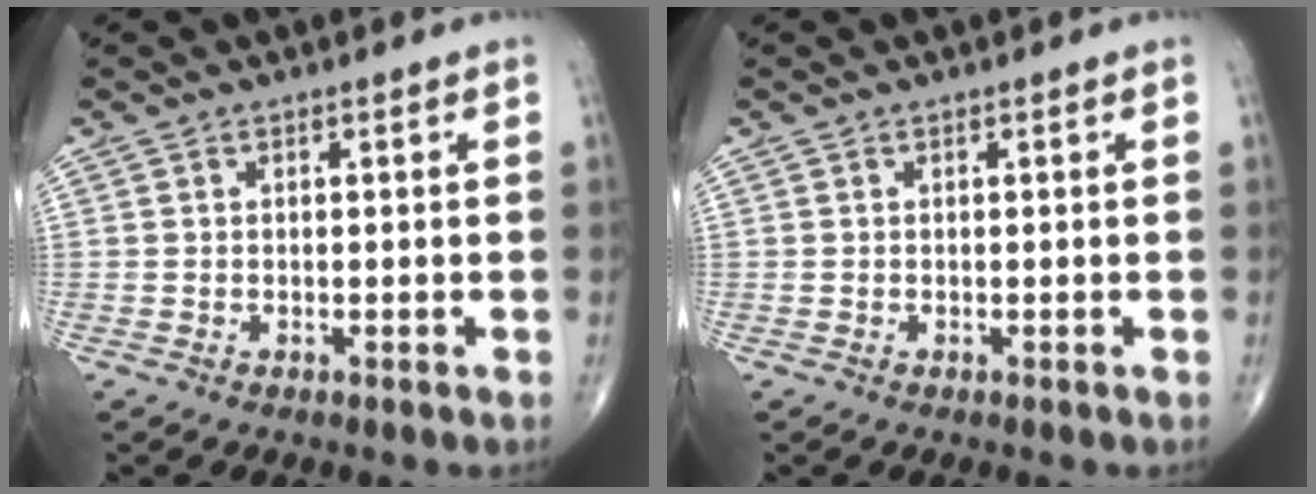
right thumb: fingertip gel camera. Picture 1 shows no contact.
{"total": 0.0}